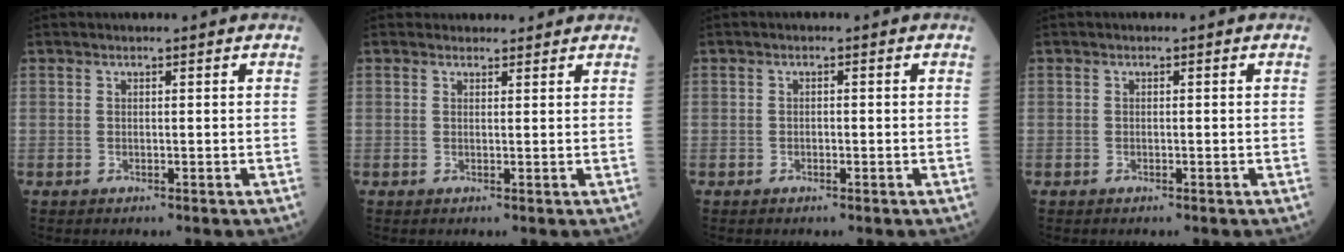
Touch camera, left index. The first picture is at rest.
{"total": 2.6, "force": [2.4, 0.9, 0.0], "torque": [0.000, 0.011, 0.029]}
{"total": 0.5, "force": [-0.4, 0.2, 0.2], "torque": [0.000, -0.001, -0.011]}
{"total": 0.0}